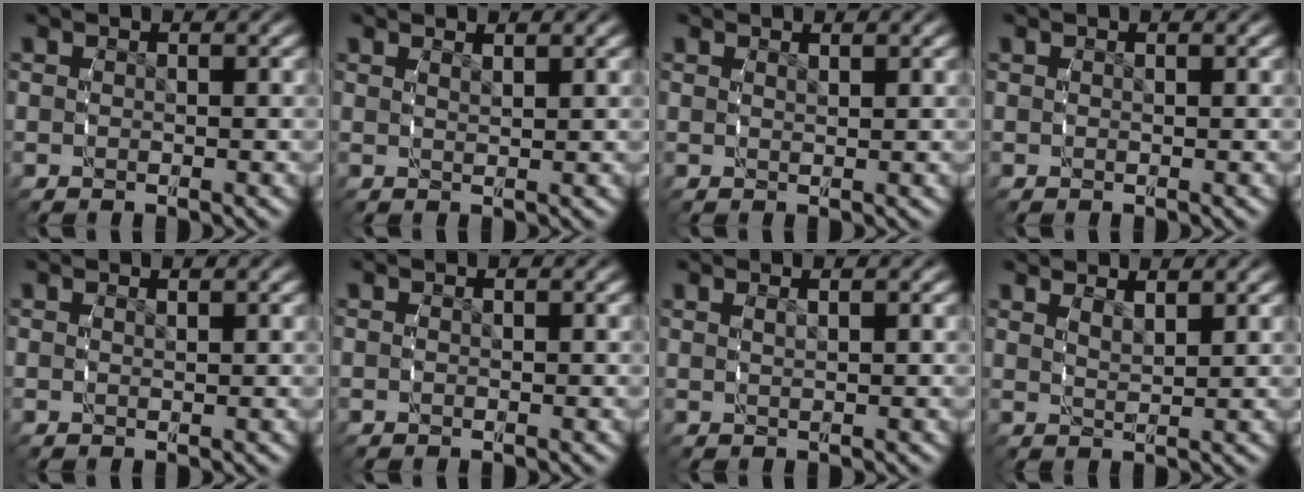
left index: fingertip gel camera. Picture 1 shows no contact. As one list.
[{"total": 1.5, "force": [1.3, -0.7, 0.1], "torque": [0.001, -0.007, 0.029]}, {"total": 1.0, "force": [0.8, -0.6, 0.1], "torque": [0.002, -0.005, 0.019]}, {"total": 0.0}, {"total": 0.8, "force": [0.5, -0.6, 0.1], "torque": [0.001, -0.003, 0.012]}, {"total": 0.0}, {"total": 1.1, "force": [0.6, -0.6, 0.7], "torque": [-0.008, 0.001, 0.019]}, {"total": 2.2, "force": [2.0, -0.4, 0.7], "torque": [-0.008, -0.009, 0.044]}]